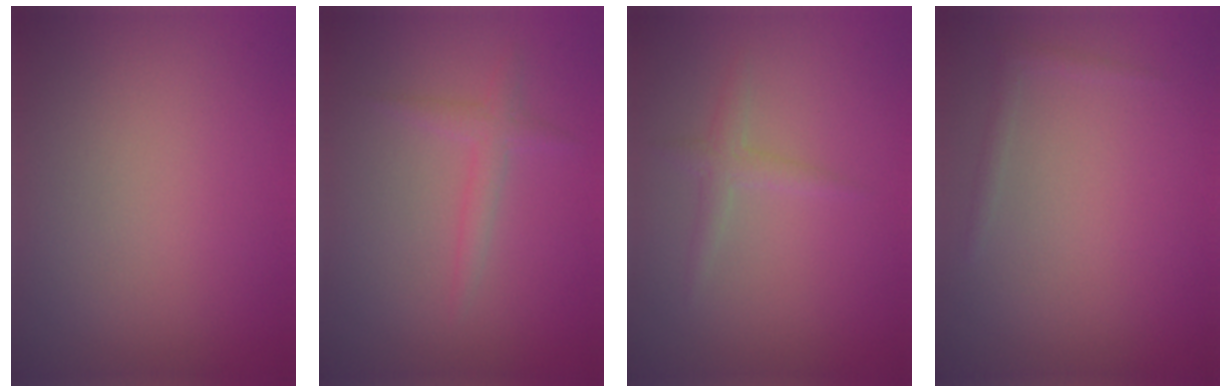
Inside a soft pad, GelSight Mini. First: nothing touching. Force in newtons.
{"total": 1.5, "press": 1.5, "slide": 0.1}
{"total": 1.3, "press": 1.3, "slide": 0.1}
{"total": 0.8, "press": 0.8, "slide": 0.1}